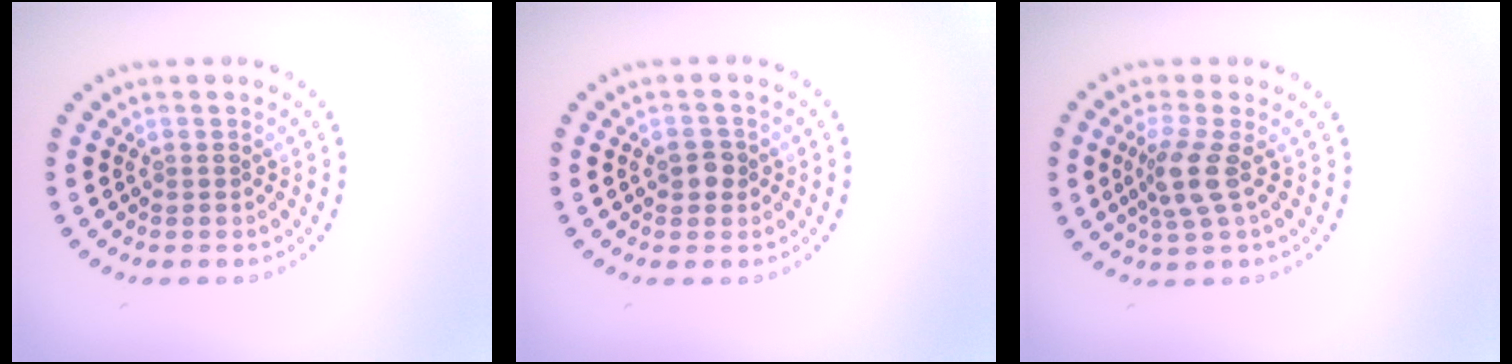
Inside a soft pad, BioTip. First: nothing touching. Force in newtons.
{"total": 1.7, "press": 1.6, "slide": 0.4}
{"total": 2.8, "press": 2.2, "slide": 1.8}